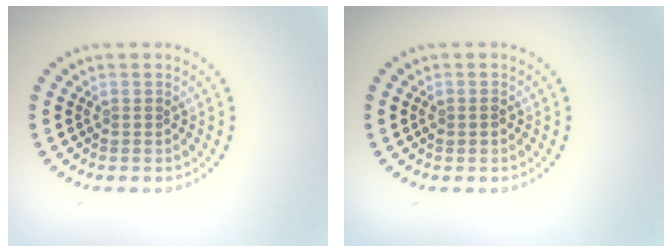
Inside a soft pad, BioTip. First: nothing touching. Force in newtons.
{"total": 0.8, "press": 0.8, "slide": 0.0}